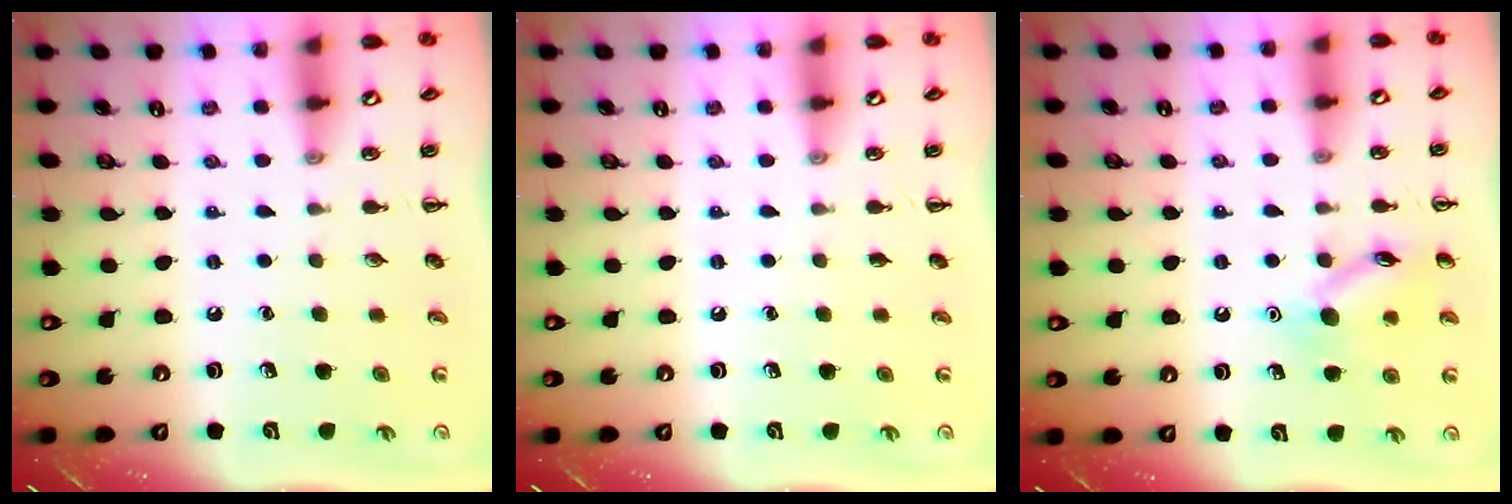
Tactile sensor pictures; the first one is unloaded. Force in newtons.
{"total": 0.0}
{"total": 11.3, "press": 11.2, "slide": 1.0}